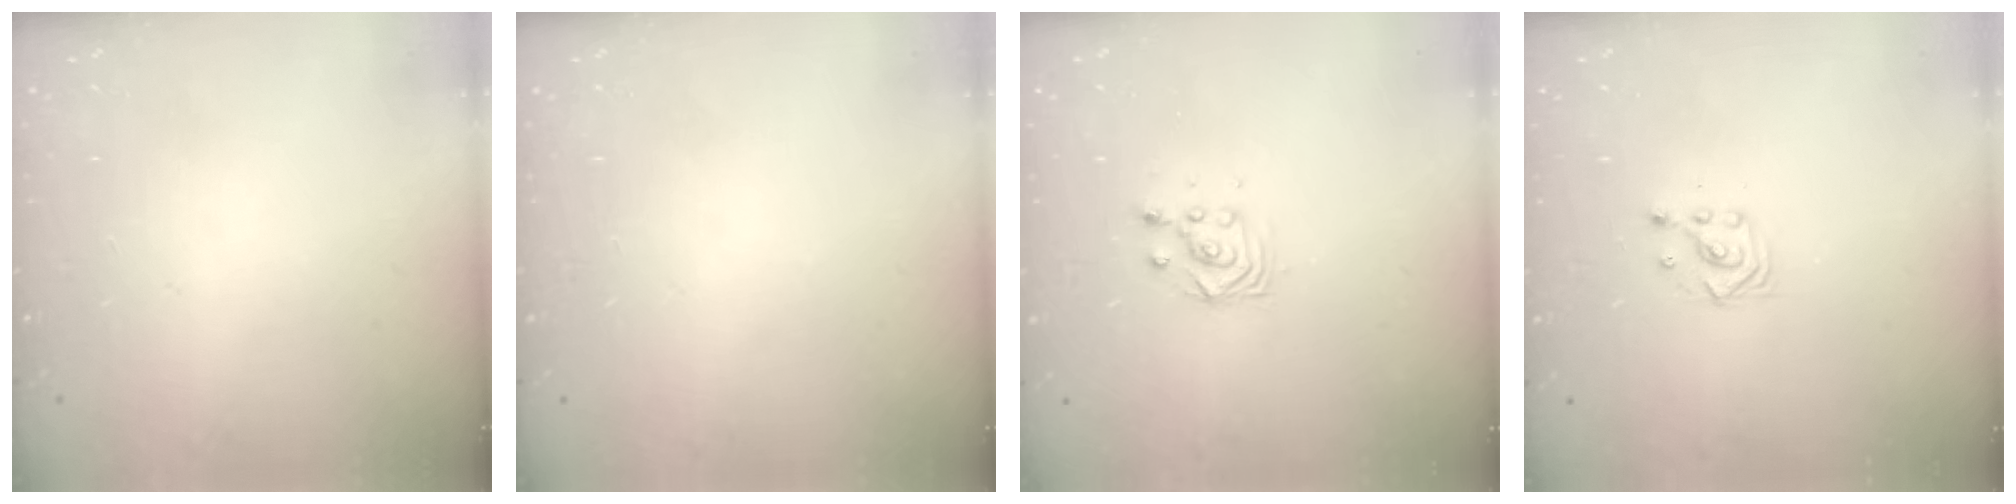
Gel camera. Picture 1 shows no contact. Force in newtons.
{"total": 0.0}
{"total": 2.9, "press": 2.9, "slide": 0.4}
{"total": 3.4, "press": 3.3, "slide": 0.3}